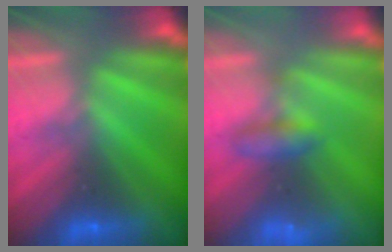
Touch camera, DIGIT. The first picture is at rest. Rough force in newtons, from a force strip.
{"total": 2.0}